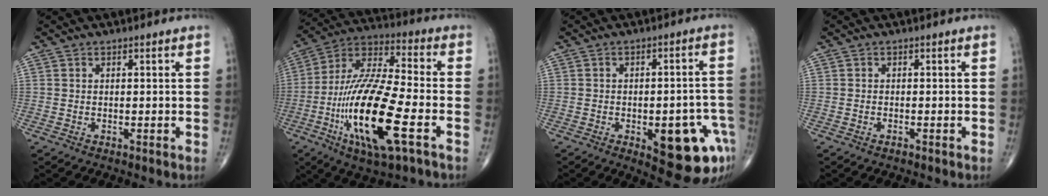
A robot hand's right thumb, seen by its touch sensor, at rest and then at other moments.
{"total": 22.1, "force": [-6.9, 6.1, 20.1], "torque": [-0.414, 0.020, -0.118]}
{"total": 14.8, "force": [-5.7, 5.9, 12.3], "torque": [-0.108, 0.031, -0.055]}
{"total": 0.6, "force": [-0.5, 0.2, 0.3], "torque": [-0.008, 0.003, -0.009]}